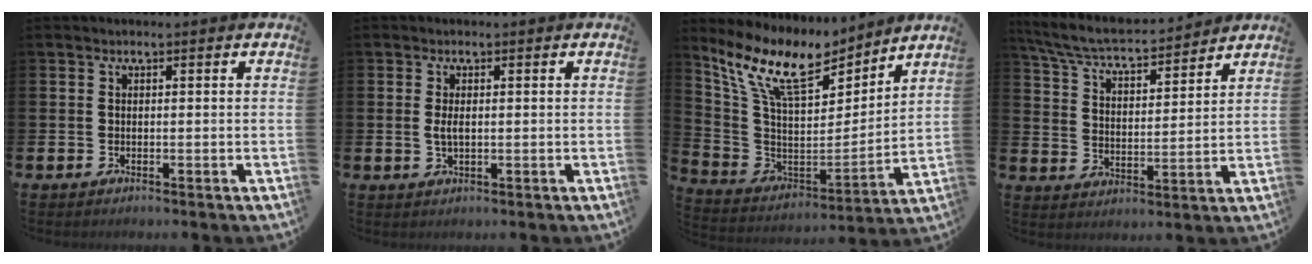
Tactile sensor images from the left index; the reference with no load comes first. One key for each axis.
{"total": 1.8, "fx": 0.2, "fy": 0.7, "fz": 1.7, "tx": -0.033, "ty": 0.003, "tz": 0.001}
{"total": 12.5, "fx": 10.1, "fy": 4.6, "fz": 5.9, "tx": -0.167, "ty": -0.053, "tz": 0.184}
{"total": 6.5, "fx": 6.0, "fy": 1.1, "fz": 2.2, "tx": -0.074, "ty": -0.041, "tz": 0.103}